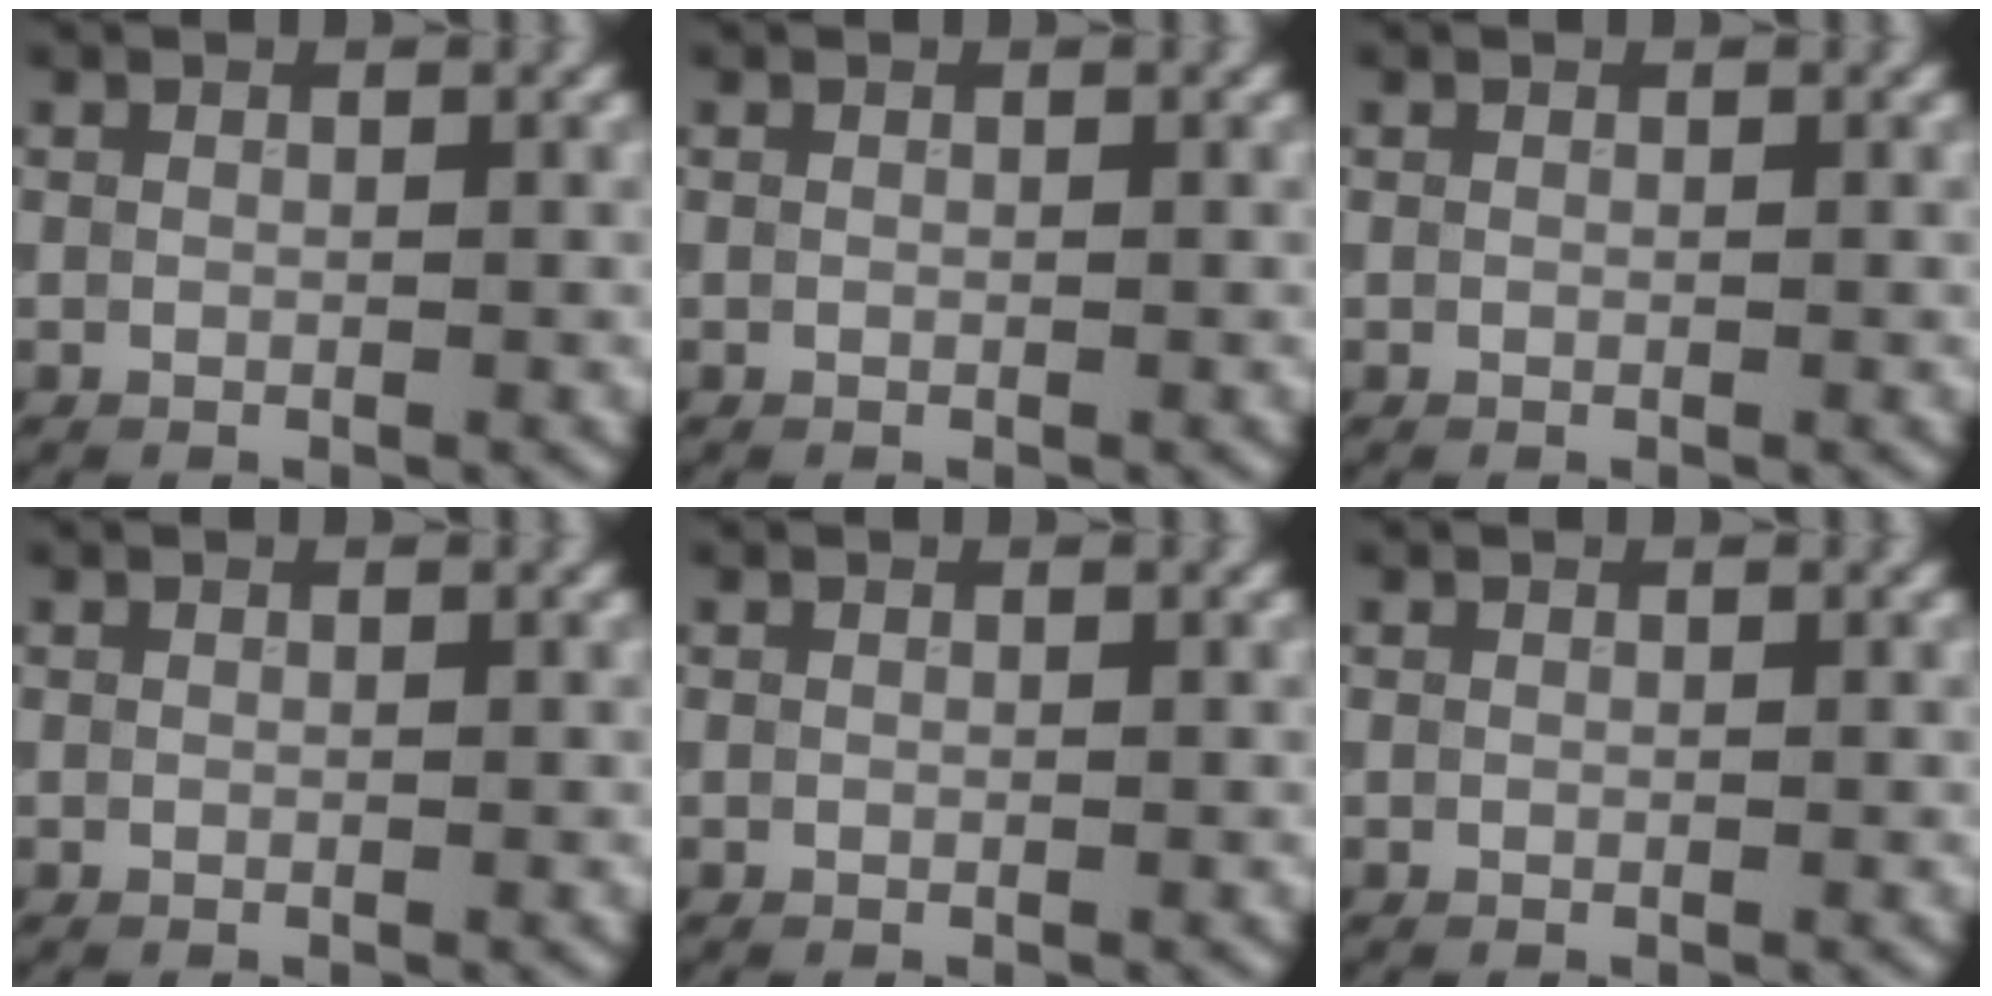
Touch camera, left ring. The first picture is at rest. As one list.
[{"total": 0.0}, {"total": 0.0}, {"total": 0.0}, {"total": 0.0}, {"total": 0.0}]